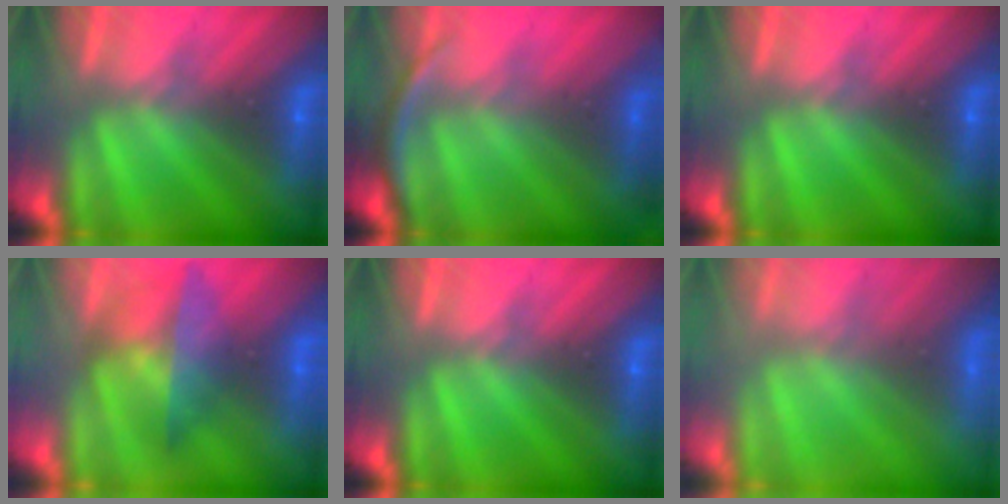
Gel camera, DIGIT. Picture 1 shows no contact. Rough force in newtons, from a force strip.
{"total": 2.9}
{"total": 0.0}
{"total": 3.9}
{"total": 0.0}
{"total": 6.2}